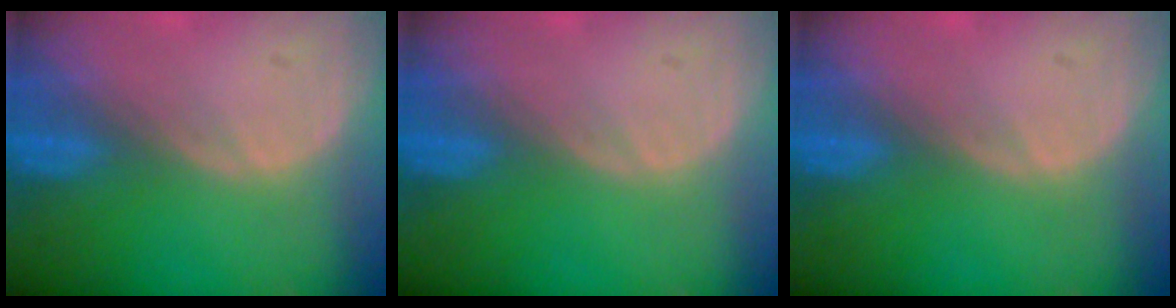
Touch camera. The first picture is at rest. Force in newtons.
{"total": 0.0}
{"total": 0.0}